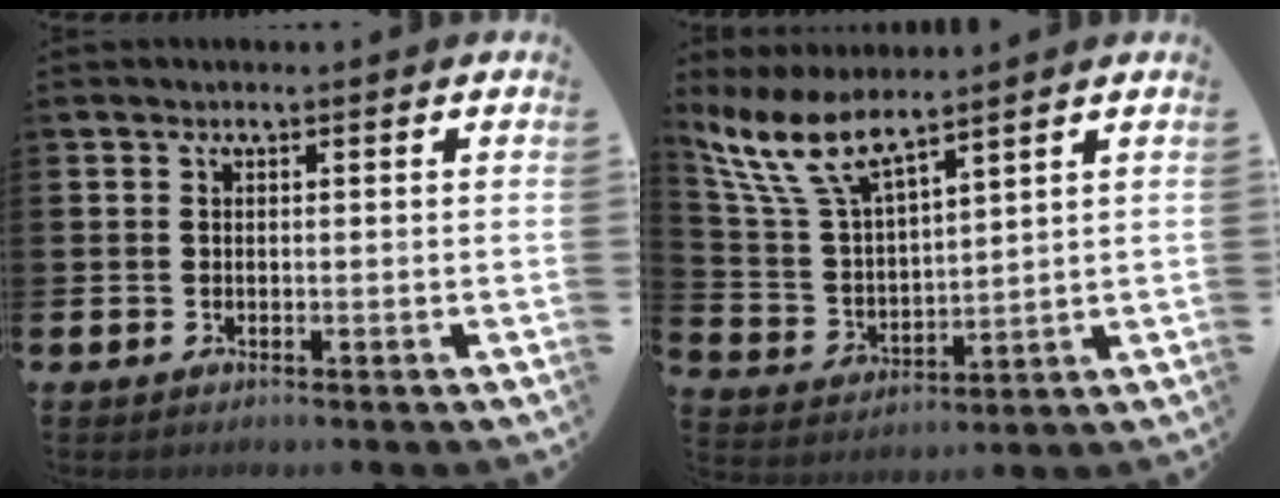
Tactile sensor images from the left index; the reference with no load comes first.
{"total": 8.7, "force": [7.1, 2.3, 4.4], "torque": [-0.116, -0.023, 0.129]}